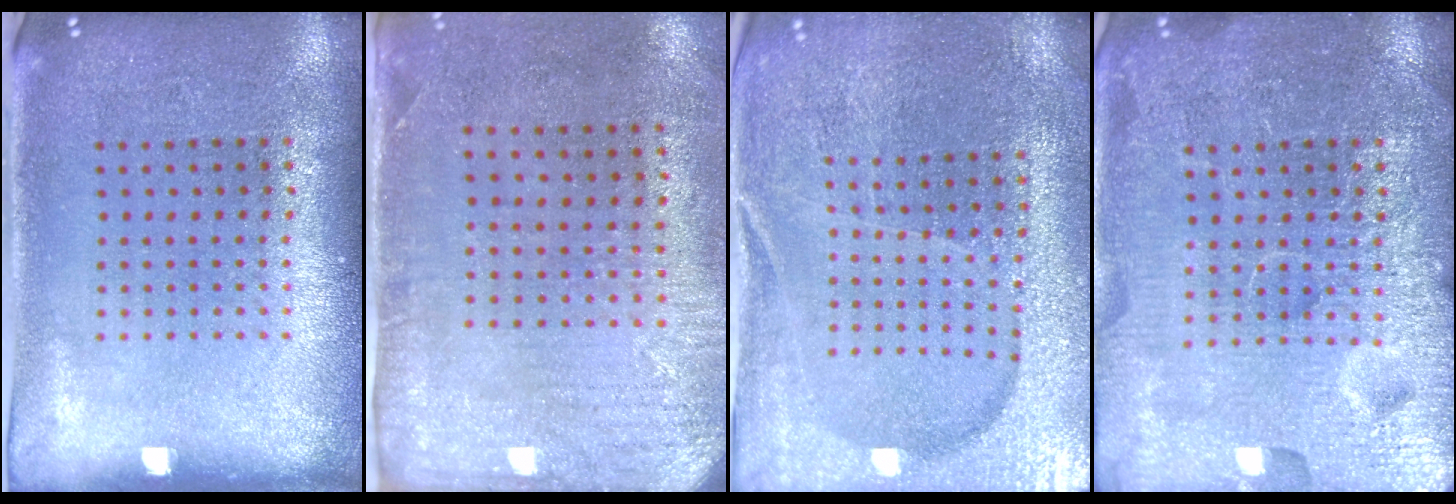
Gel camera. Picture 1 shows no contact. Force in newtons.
{"total": 2.9, "press": 2.3, "slide": 1.7}
{"total": 3.6, "press": 3.6, "slide": 0.6}
{"total": 7.0, "press": 7.0, "slide": 0.9}